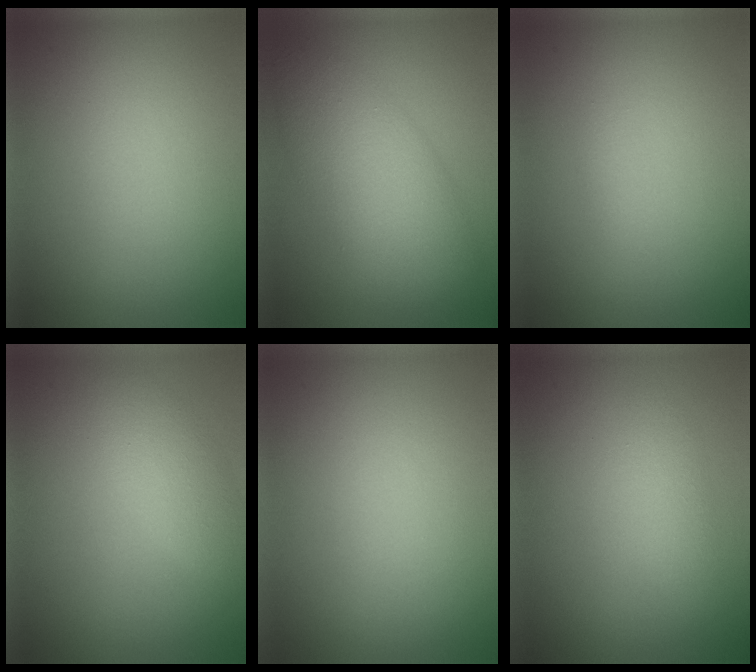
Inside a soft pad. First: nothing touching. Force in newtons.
{"total": 6.8, "press": 6.8, "slide": 0.1}
{"total": 0.6, "press": 0.6, "slide": 0.0}
{"total": 2.6, "press": 2.6, "slide": 0.2}
{"total": 0.0}
{"total": 1.5, "press": 1.5, "slide": 0.1}